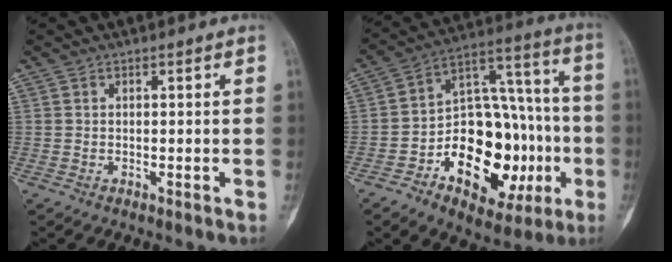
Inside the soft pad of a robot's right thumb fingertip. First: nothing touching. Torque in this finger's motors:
{"motor_torque": [0.36, 1.38, 1.84, -0.92, 0.20]}